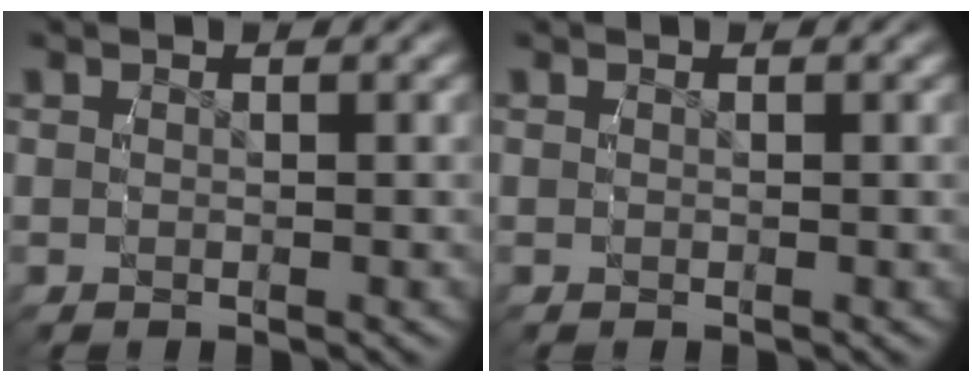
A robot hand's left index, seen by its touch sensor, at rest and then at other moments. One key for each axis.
{"total": 0.0}